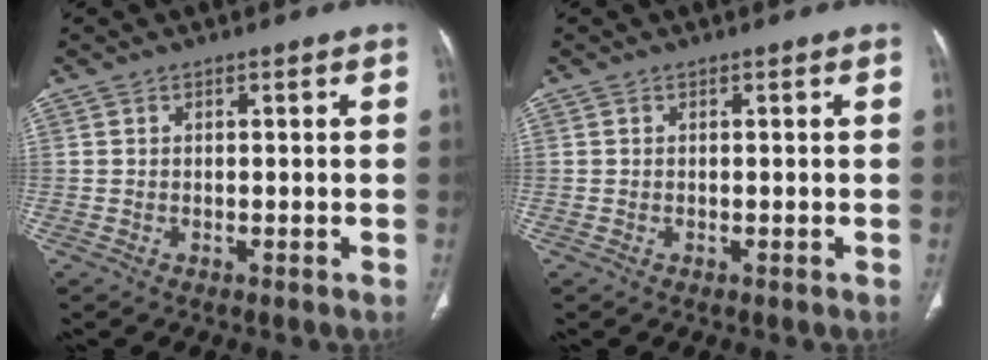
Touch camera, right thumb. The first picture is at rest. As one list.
[{"total": 0.0}]